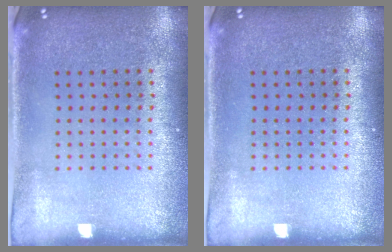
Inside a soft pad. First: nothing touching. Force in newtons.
{"total": 0.0}